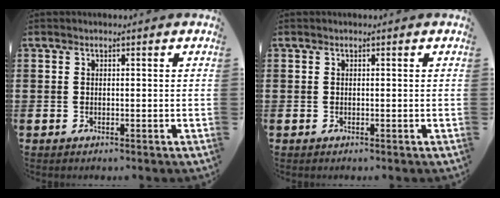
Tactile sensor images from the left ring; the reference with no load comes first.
{"total": 0.0}